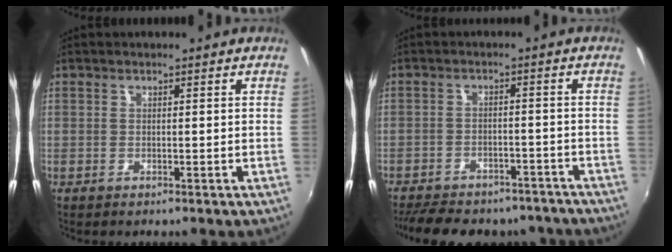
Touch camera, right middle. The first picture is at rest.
{"total": 18.0, "force": [-15.1, 6.9, 6.9], "torque": [-0.155, 0.002, -0.191]}